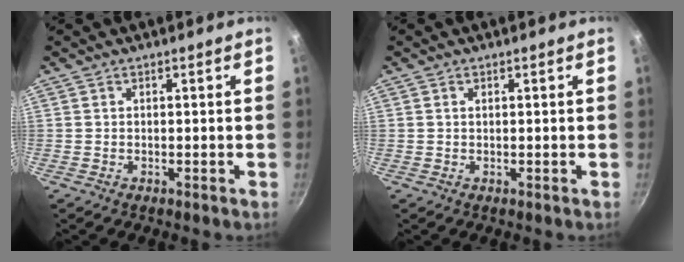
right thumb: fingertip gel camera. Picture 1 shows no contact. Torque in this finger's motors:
{"motor_torque": [0.32, -0.39, 0.01, 0.57, 0.05]}